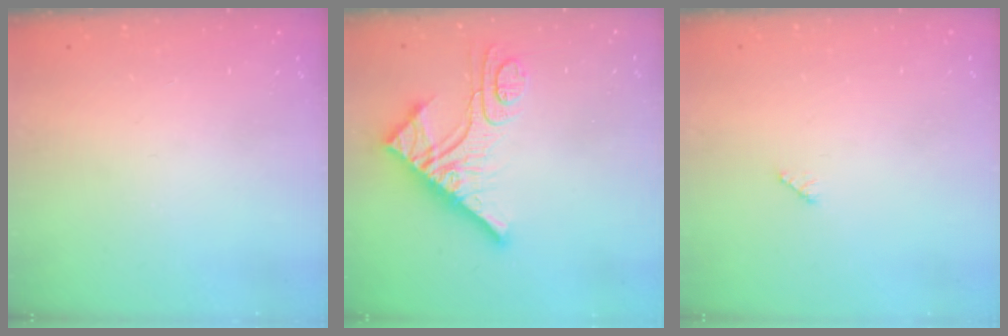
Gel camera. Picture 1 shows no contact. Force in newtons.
{"total": 13.9, "press": 13.8, "slide": 1.1}
{"total": 2.9, "press": 2.9, "slide": 0.4}